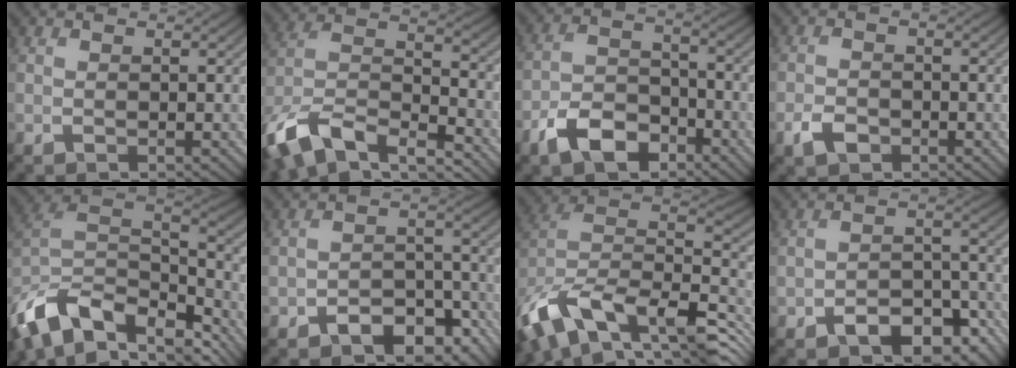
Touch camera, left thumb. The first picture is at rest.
{"total": 15.3, "force": [-10.6, 6.7, 8.8], "torque": [-0.218, -0.017, -0.181]}
{"total": 7.7, "force": [-5.2, 3.8, 4.2], "torque": [-0.078, -0.001, -0.113]}
{"total": 2.9, "force": [-1.9, 1.6, 1.5], "torque": [-0.027, -0.003, -0.040]}
{"total": 15.7, "force": [-9.1, 8.3, 9.7], "torque": [-0.244, -0.022, -0.138]}
{"total": 8.3, "force": [-5.5, 4.1, 4.6], "torque": [-0.064, -0.001, -0.096]}
{"total": 16.5, "force": [-8.0, 9.7, 10.7], "torque": [-0.228, -0.042, -0.121]}
{"total": 9.1, "force": [-5.8, 4.4, 5.4], "torque": [-0.076, -0.003, -0.099]}